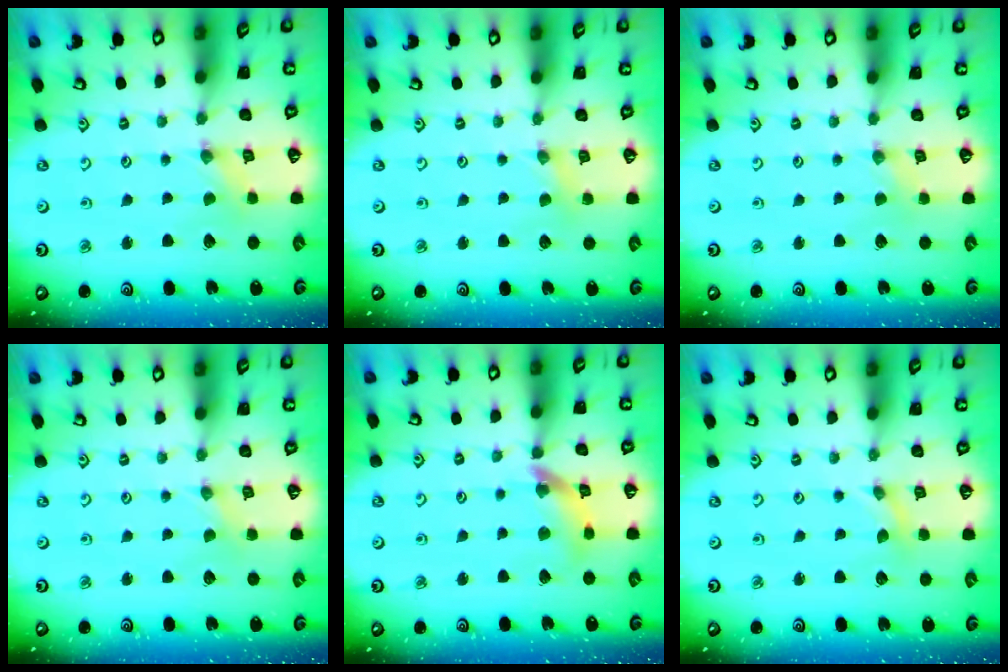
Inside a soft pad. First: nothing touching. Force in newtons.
{"total": 1.3, "press": 1.3, "slide": 0.2}
{"total": 0.9, "press": 0.9, "slide": 0.2}
{"total": 0.0}
{"total": 10.8, "press": 10.7, "slide": 1.3}
{"total": 0.0}